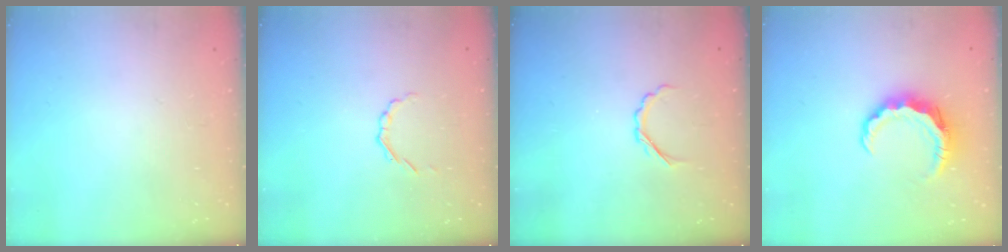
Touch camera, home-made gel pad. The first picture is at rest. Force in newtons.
{"total": 1.7, "press": 1.6, "slide": 0.6}
{"total": 3.1, "press": 3.0, "slide": 0.8}
{"total": 8.2, "press": 8.1, "slide": 1.2}